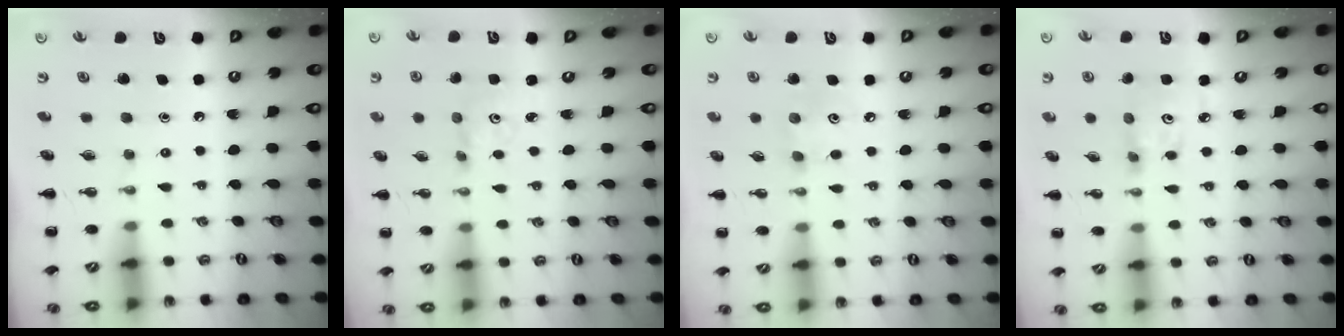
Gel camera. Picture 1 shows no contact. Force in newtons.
{"total": 2.1, "press": 2.0, "slide": 0.6}
{"total": 4.8, "press": 4.7, "slide": 1.1}
{"total": 3.5, "press": 3.4, "slide": 0.5}